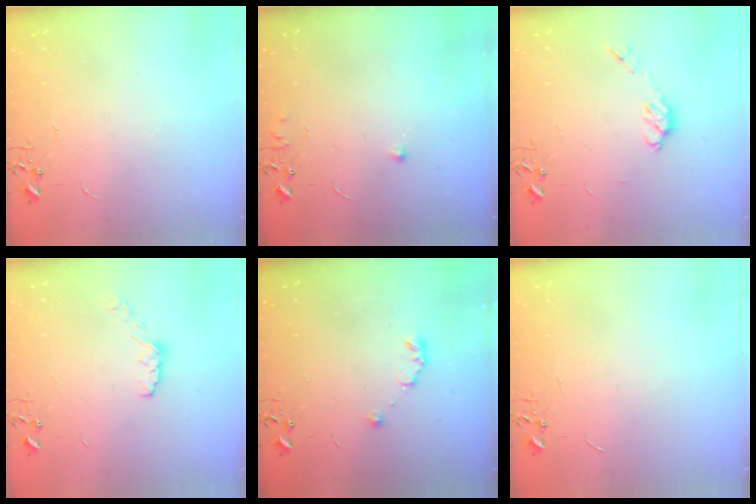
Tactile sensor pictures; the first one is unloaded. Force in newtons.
{"total": 5.1, "press": 5.0, "slide": 0.7}
{"total": 6.3, "press": 6.3, "slide": 0.2}
{"total": 6.1, "press": 6.0, "slide": 0.9}
{"total": 6.0, "press": 6.0, "slide": 0.6}
{"total": 0.0}